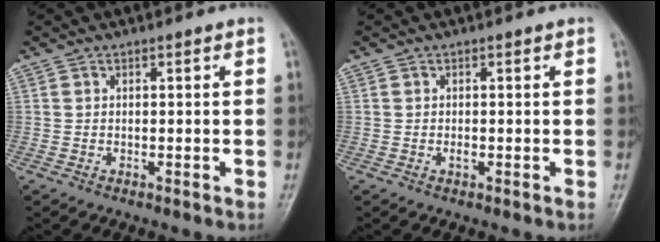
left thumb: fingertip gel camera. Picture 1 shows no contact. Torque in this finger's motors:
{"motor_torque": [-0.07, 0.10, 0.40, 0.11, 0.00]}